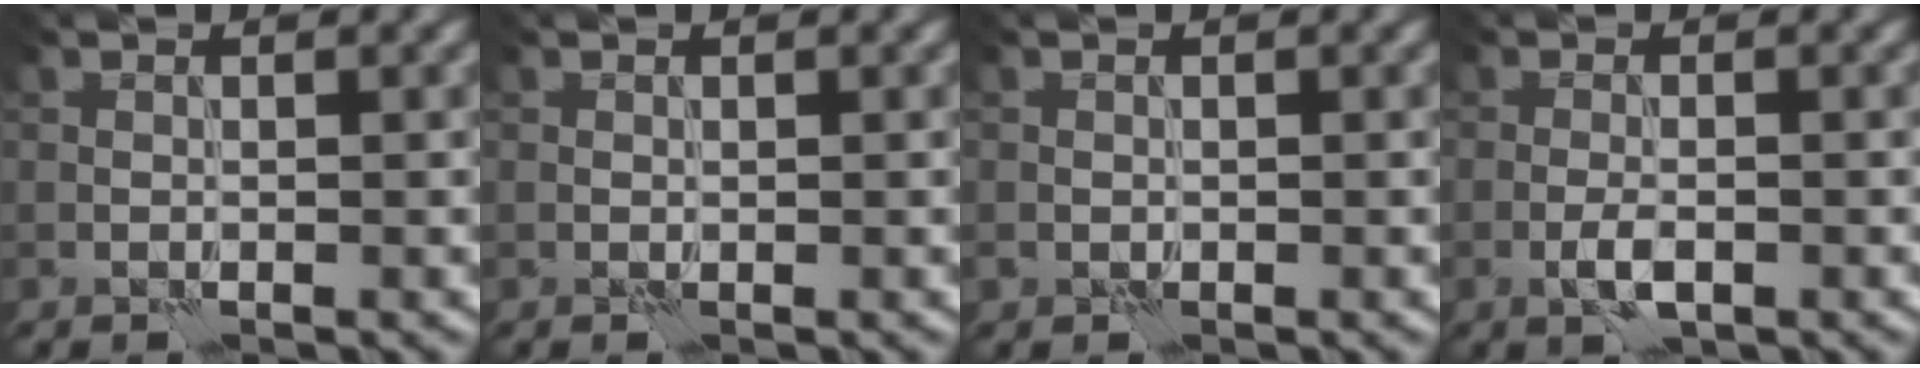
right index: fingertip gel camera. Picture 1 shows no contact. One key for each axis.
{"total": 0.0}
{"total": 0.6, "fx": -0.1, "fy": 0.6, "fz": -0.1, "tx": 0.003, "ty": -0.002, "tz": -0.004}
{"total": 1.9, "fx": -0.7, "fy": 0.7, "fz": 1.6, "tx": -0.037, "ty": -0.002, "tz": -0.018}